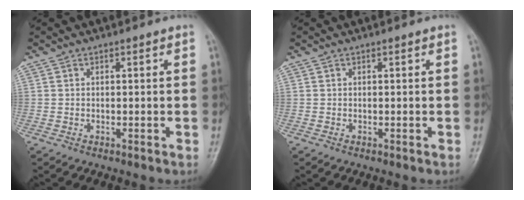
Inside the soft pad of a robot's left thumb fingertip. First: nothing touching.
{"total": 0.0}